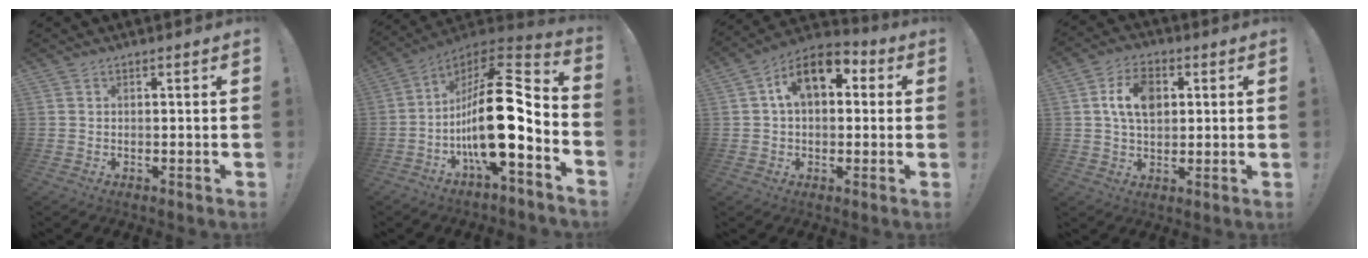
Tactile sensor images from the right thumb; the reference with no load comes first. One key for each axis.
{"total": 21.5, "fx": -3.1, "fy": 7.1, "fz": 20.1, "tx": -0.350, "ty": -0.001, "tz": -0.054}
{"total": 12.1, "fx": 4.0, "fy": 7.4, "fz": 8.7, "tx": -0.130, "ty": -0.001, "tz": 0.073}
{"total": 10.1, "fx": 2.3, "fy": 6.7, "fz": 7.3, "tx": -0.121, "ty": 0.007, "tz": 0.041}